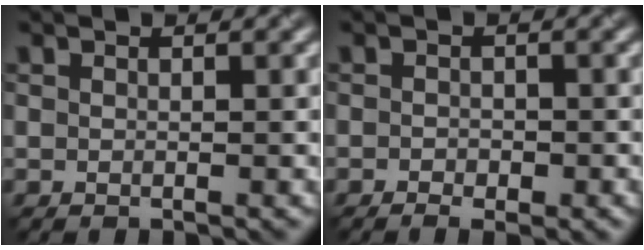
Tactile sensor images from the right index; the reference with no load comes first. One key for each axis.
{"total": 1.7, "fx": -1.1, "fy": 0.8, "fz": 1.0, "tx": -0.016, "ty": 0.005, "tz": -0.008}